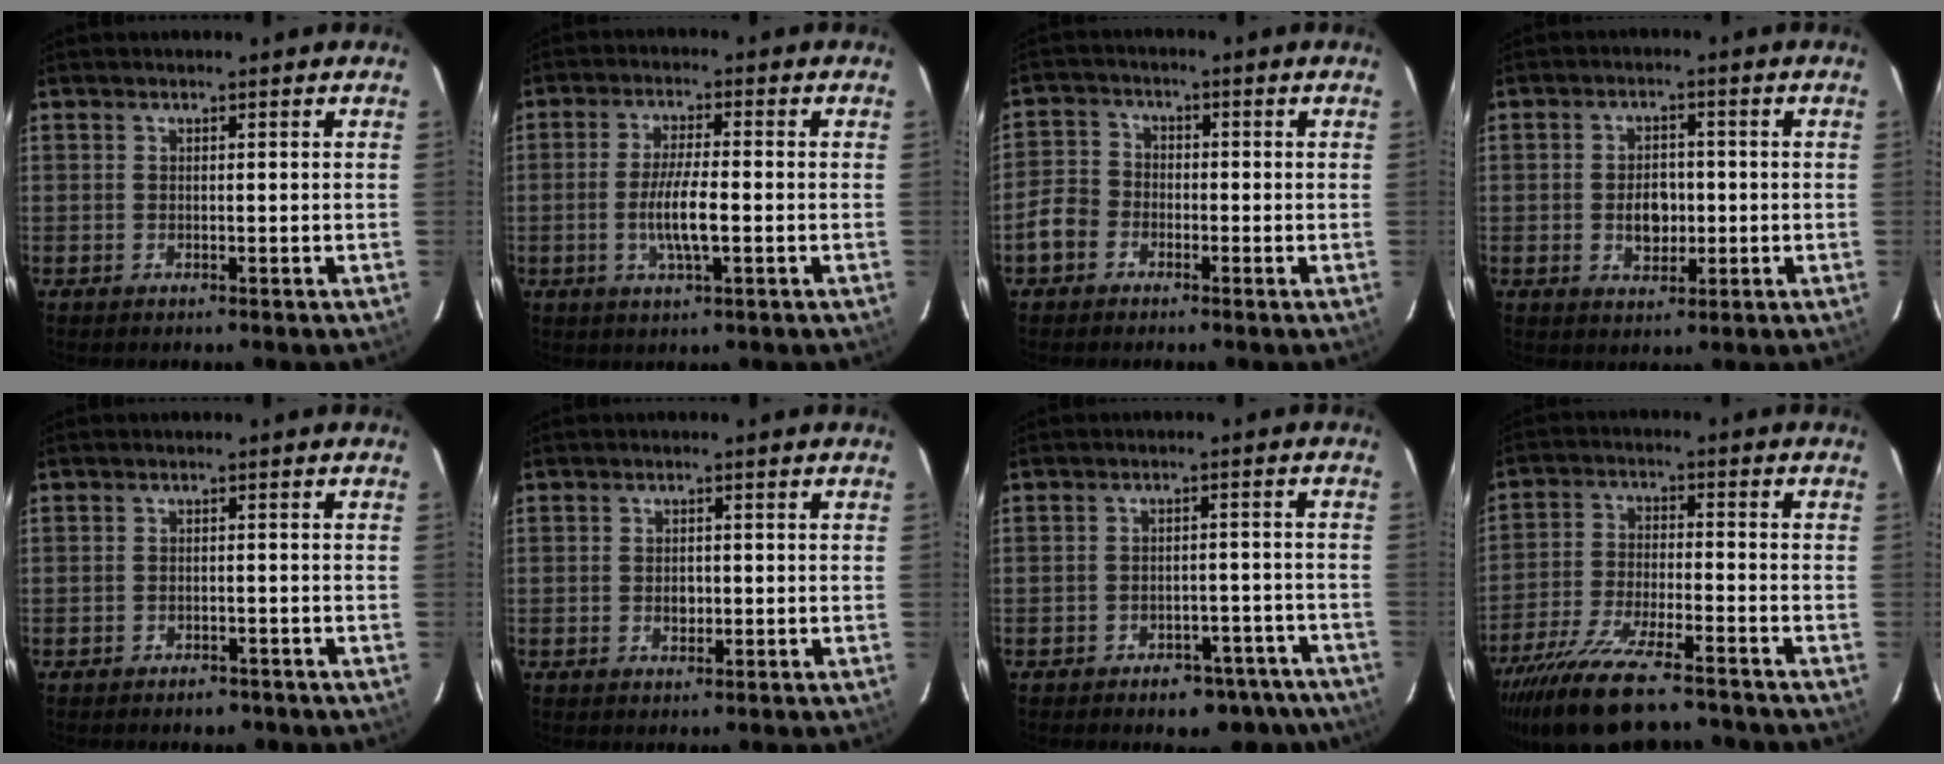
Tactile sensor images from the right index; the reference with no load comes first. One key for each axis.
{"total": 6.7, "fx": -1.6, "fy": 1.1, "fz": 6.4, "tx": -0.124, "ty": -0.006, "tz": -0.029}
{"total": 5.2, "fx": -2.7, "fy": 4.2, "fz": 1.6, "tx": -0.035, "ty": 0.016, "tz": -0.058}
{"total": 5.5, "fx": -0.8, "fy": 3.8, "fz": 3.9, "tx": -0.070, "ty": 0.004, "tz": -0.008}
{"total": 3.8, "fx": -3.0, "fy": 2.0, "fz": 1.2, "tx": -0.026, "ty": 0.003, "tz": -0.036}
{"total": 2.1, "fx": -0.3, "fy": 1.6, "fz": 1.3, "tx": -0.023, "ty": 0.003, "tz": -0.006}
{"total": 12.5, "fx": -10.1, "fy": 6.4, "fz": 3.5, "tx": -0.055, "ty": 0.031, "tz": -0.092}
{"total": 19.9, "fx": -16.3, "fy": 4.7, "fz": 10.4, "tx": -0.211, "ty": -0.044, "tz": -0.271}